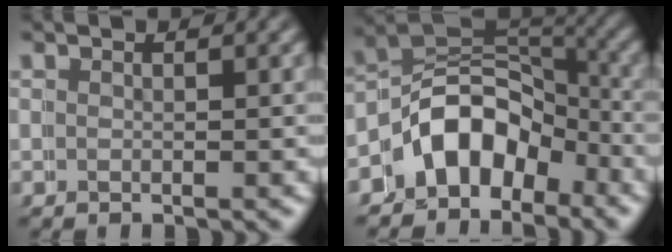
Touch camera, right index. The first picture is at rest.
{"total": 7.3, "force": [-2.6, 5.9, 3.6], "torque": [-0.076, -0.016, -0.050]}